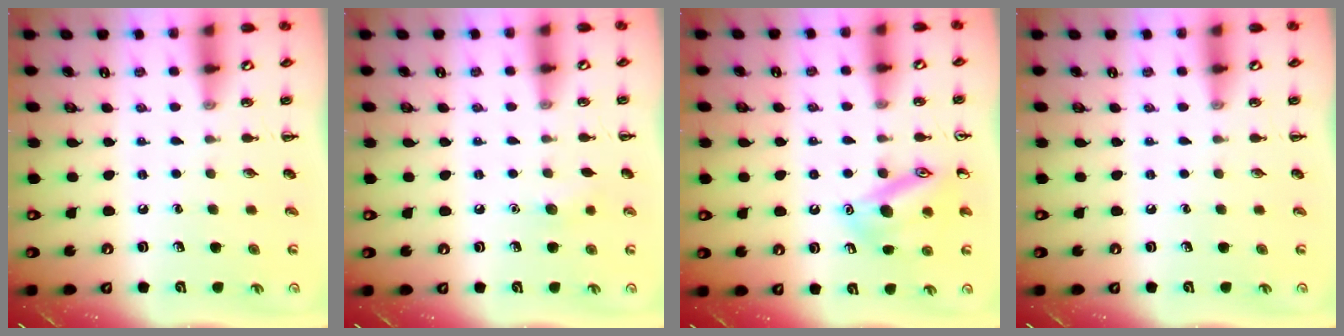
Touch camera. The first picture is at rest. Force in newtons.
{"total": 4.9, "press": 4.7, "slide": 1.4}
{"total": 15.5, "press": 15.4, "slide": 1.4}
{"total": 0.0}